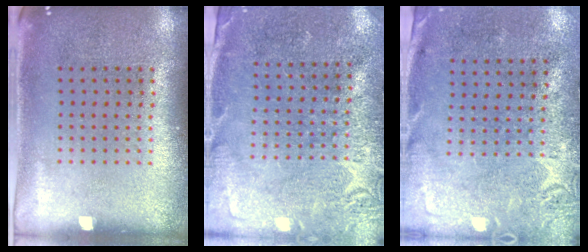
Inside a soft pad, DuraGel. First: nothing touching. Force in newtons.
{"total": 2.8, "press": 2.7, "slide": 0.5}
{"total": 2.7, "press": 2.2, "slide": 1.7}